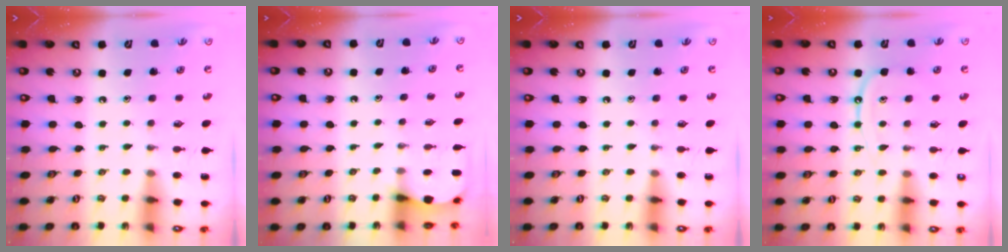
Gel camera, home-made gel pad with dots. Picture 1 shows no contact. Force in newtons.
{"total": 2.7, "press": 2.7, "slide": 0.3}
{"total": 0.0}
{"total": 8.9, "press": 8.9, "slide": 0.9}